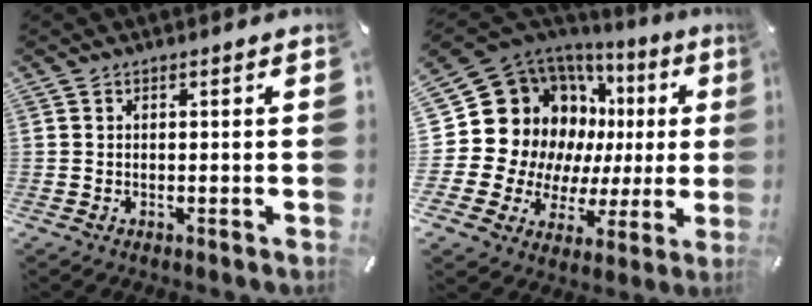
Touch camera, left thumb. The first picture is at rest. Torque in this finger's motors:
{"motor_torque": [0.84, 0.79, 0.44, 0.04, 0.25]}